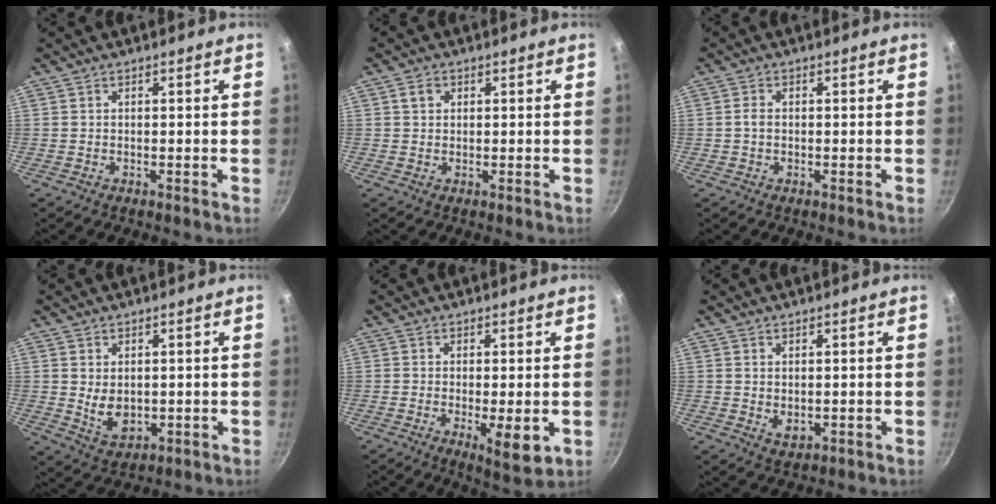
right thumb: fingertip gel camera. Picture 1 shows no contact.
{"total": 2.1, "force": [0.7, 1.7, 1.0], "torque": [-0.009, 0.003, 0.011]}
{"total": 1.6, "force": [-0.1, 1.2, 1.1], "torque": [-0.022, 0.006, -0.004]}
{"total": 5.9, "force": [0.5, 4.0, 4.3], "torque": [-0.064, -0.015, 0.021]}
{"total": 6.8, "force": [-1.3, 2.1, 6.3], "torque": [-0.093, -0.013, -0.012]}
{"total": 2.8, "force": [0.4, 1.9, 2.0], "torque": [-0.032, -0.009, 0.012]}